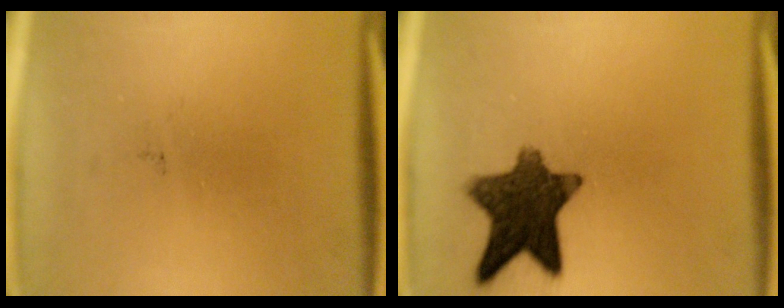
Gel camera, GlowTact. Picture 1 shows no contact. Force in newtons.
{"total": 11.5}